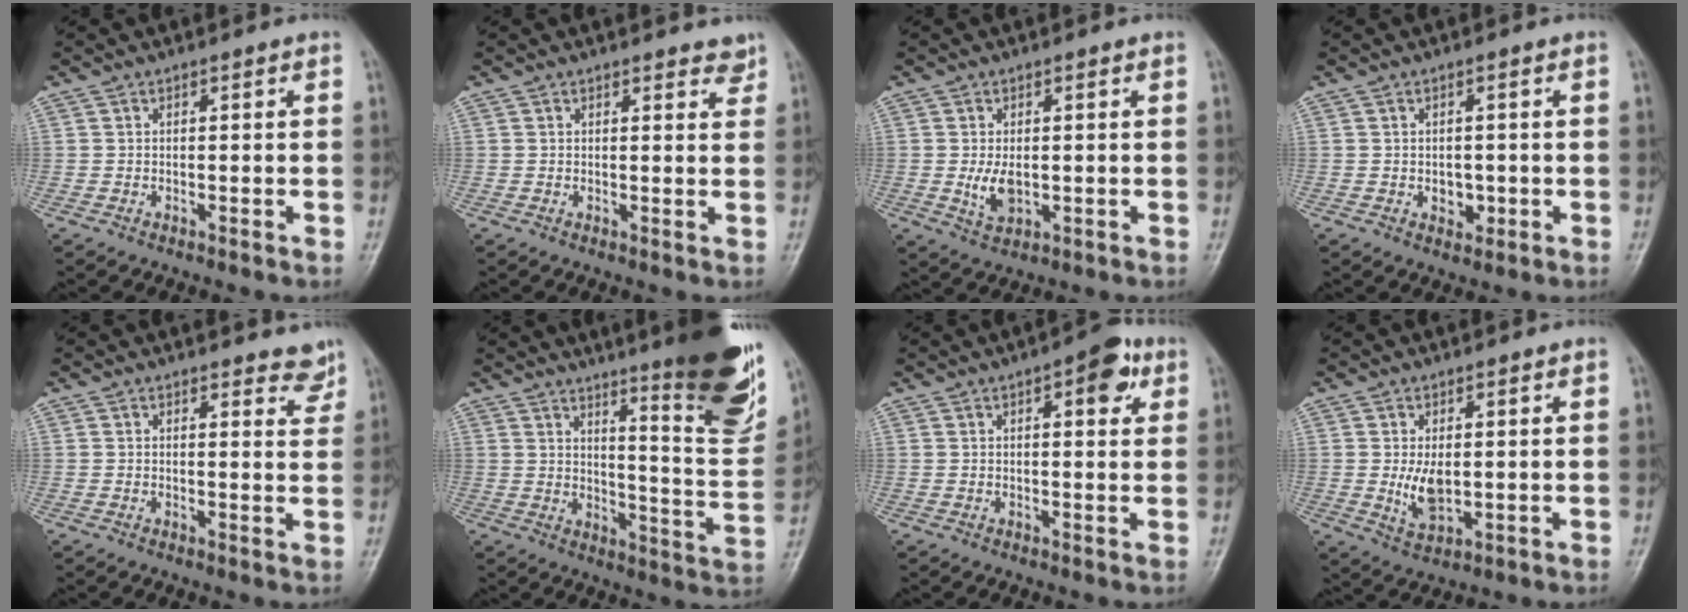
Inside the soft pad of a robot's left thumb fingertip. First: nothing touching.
{"total": 2.4, "force": [2.0, 0.9, 0.9], "torque": [0.005, -0.012, 0.018]}
{"total": 4.3, "force": [-0.2, 2.5, 3.5], "torque": [-0.061, -0.009, 0.002]}
{"total": 2.7, "force": [-0.4, 2.1, 1.6], "torque": [-0.010, 0.001, -0.001]}
{"total": 3.6, "force": [3.1, 1.3, 1.2], "torque": [0.007, -0.023, 0.028]}
{"total": 21.3, "force": [13.3, 3.5, 16.3], "torque": [-0.187, -0.083, 0.180]}
{"total": 6.6, "force": [2.9, 2.7, 5.3], "torque": [-0.047, -0.003, 0.028]}
{"total": 5.3, "force": [0.3, 3.0, 4.4], "torque": [-0.073, -0.014, 0.014]}